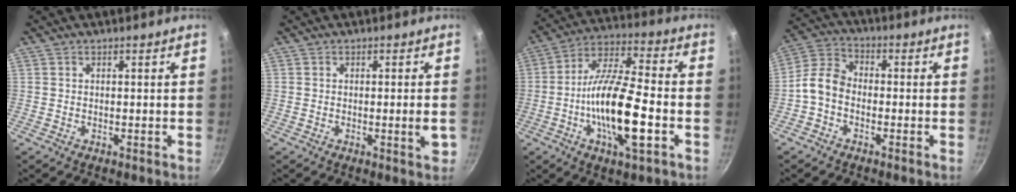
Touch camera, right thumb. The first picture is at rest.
{"total": 2.8, "force": [-0.5, 0.2, 2.7], "torque": [-0.041, -0.003, -0.008]}
{"total": 17.4, "force": [-4.4, 5.1, 16.0], "torque": [-0.284, 0.028, -0.092]}
{"total": 6.5, "force": [-2.2, 4.7, 4.0], "torque": [-0.076, 0.037, -0.060]}